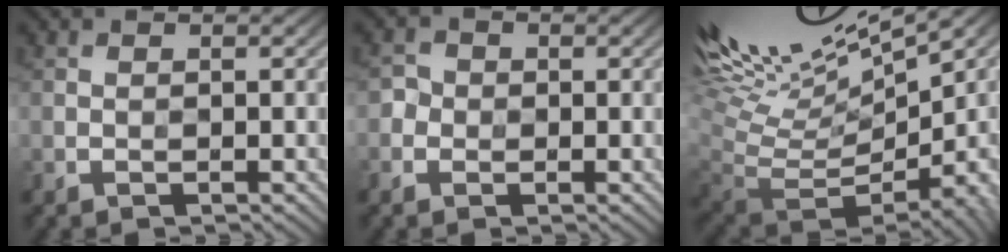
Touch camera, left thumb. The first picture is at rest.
{"total": 2.1, "force": [-0.8, 2.0, 0.3], "torque": [-0.014, -0.003, -0.017]}
{"total": 13.5, "force": [7.3, 3.0, 11.0], "torque": [-0.185, 0.044, 0.146]}